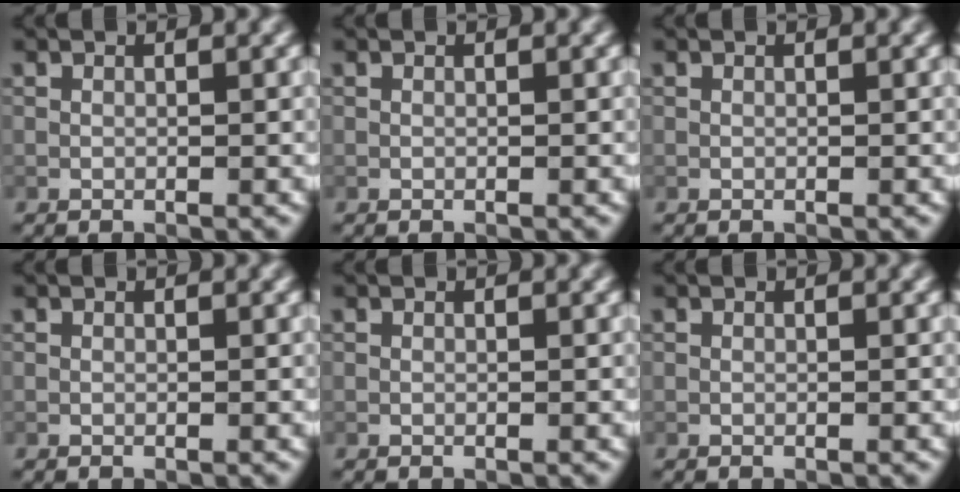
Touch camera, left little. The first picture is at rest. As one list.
[{"total": 0.0}, {"total": 0.0}, {"total": 0.0}, {"total": 0.0}, {"total": 0.0}]